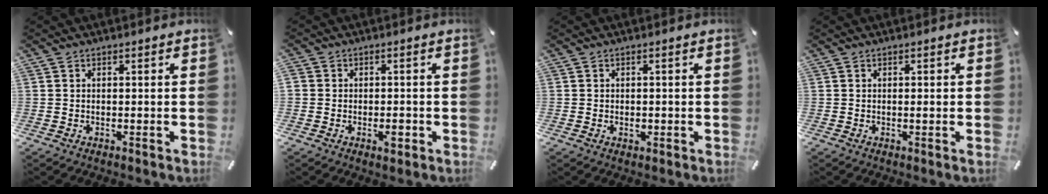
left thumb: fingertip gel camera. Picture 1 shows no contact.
{"total": 2.8, "force": [-1.1, 2.0, 1.7], "torque": [-0.028, 0.004, -0.018]}
{"total": 1.2, "force": [-0.2, 0.6, 1.0], "torque": [-0.019, 0.001, -0.005]}
{"total": 1.4, "force": [-0.1, -0.2, 1.4], "torque": [-0.022, -0.007, -0.002]}